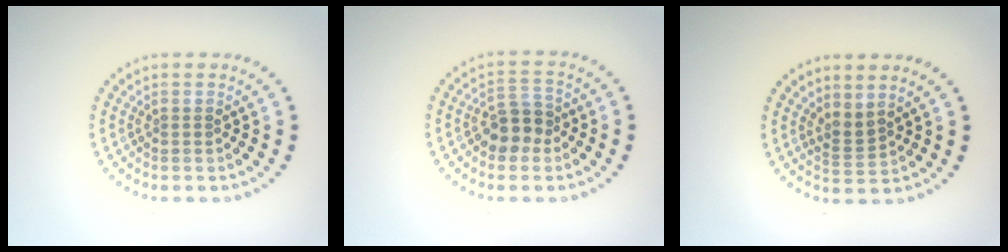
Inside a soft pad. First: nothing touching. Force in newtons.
{"total": 3.5, "press": 3.3, "slide": 1.1}
{"total": 1.9, "press": 1.3, "slide": 1.3}